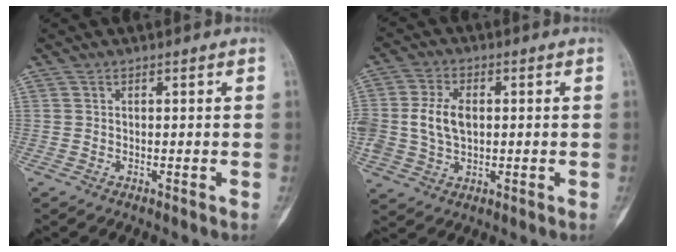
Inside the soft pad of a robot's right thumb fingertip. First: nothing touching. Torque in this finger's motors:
{"motor_torque": [0.09, 0.12, 0.11, 0.02, 0.08]}